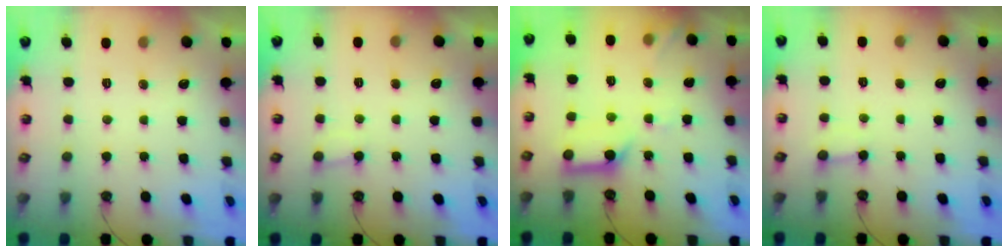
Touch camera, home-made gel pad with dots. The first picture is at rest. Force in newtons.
{"total": 5.1, "press": 5.0, "slide": 0.5}
{"total": 11.9, "press": 11.8, "slide": 1.3}
{"total": 2.2, "press": 2.2, "slide": 0.2}